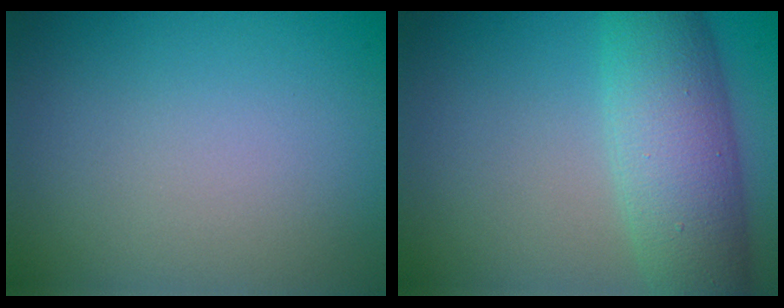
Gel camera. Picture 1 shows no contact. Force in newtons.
{"total": 7.4, "press": 7.4, "slide": 0.2}